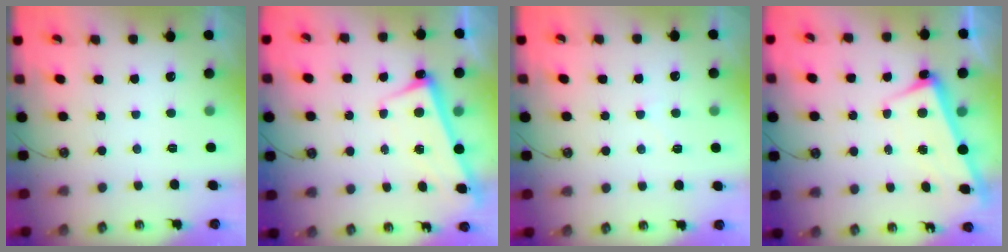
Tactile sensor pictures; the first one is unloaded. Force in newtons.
{"total": 2.6, "press": 2.4, "slide": 0.9}
{"total": 2.0, "press": 2.0, "slide": 0.3}
{"total": 2.4, "press": 2.3, "slide": 0.7}